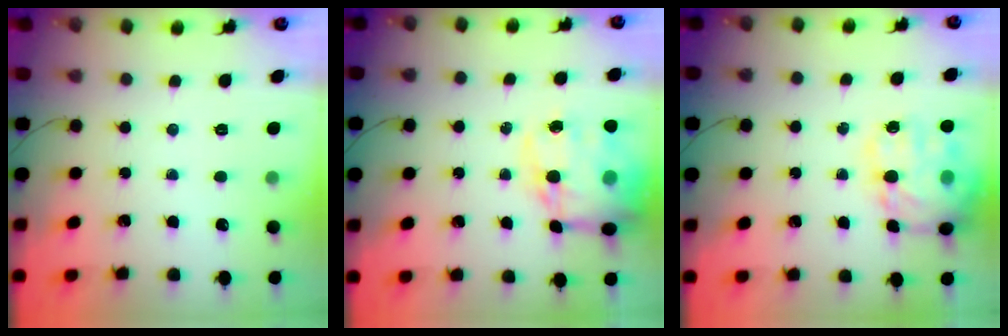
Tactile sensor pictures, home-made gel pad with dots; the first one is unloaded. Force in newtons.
{"total": 19.7, "press": 19.2, "slide": 4.4}
{"total": 19.6, "press": 19.4, "slide": 2.4}